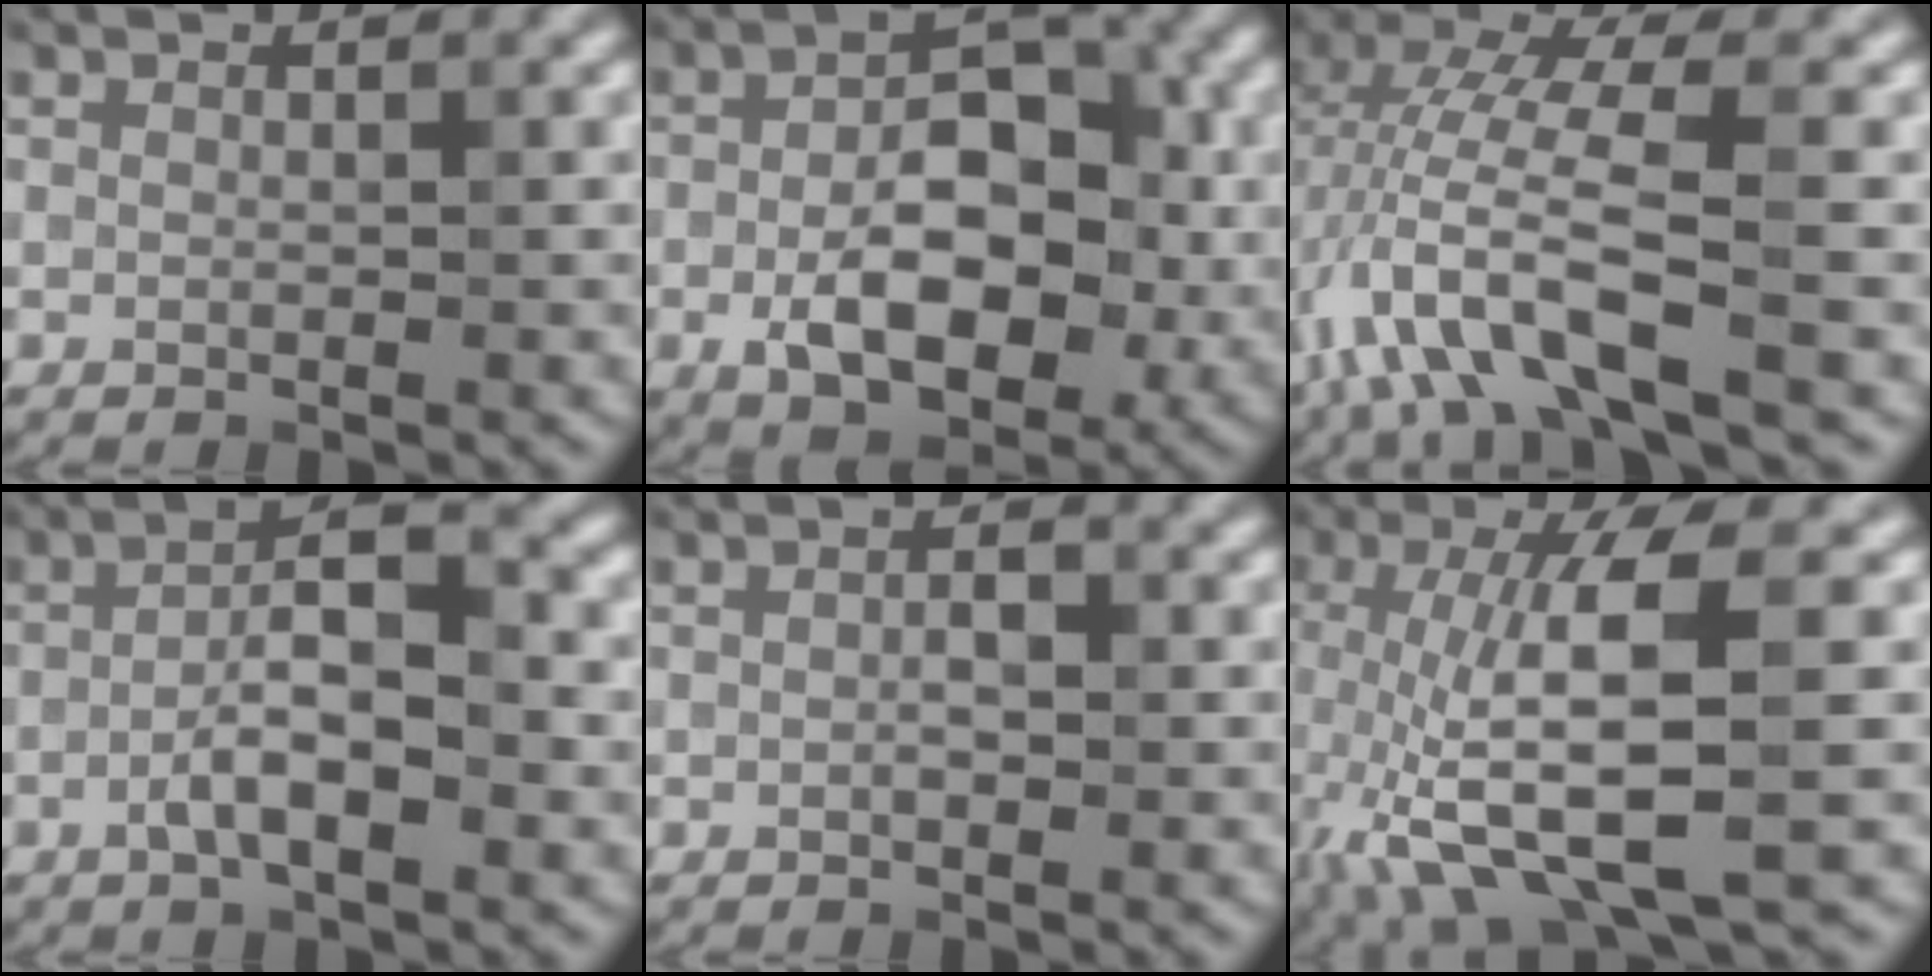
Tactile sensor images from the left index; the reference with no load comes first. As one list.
[{"total": 9.3, "force": [-2.0, 4.9, 7.7], "torque": [-0.121, 0.005, -0.036]}, {"total": 8.3, "force": [-3.4, 2.1, 7.3], "torque": [-0.151, 0.015, -0.071]}, {"total": 6.1, "force": [-1.5, 1.8, 5.6], "torque": [-0.099, 0.013, -0.034]}, {"total": 1.4, "force": [-0.1, 0.6, 1.2], "torque": [-0.022, 0.000, -0.002]}, {"total": 9.9, "force": [-1.4, 2.8, 9.4], "torque": [-0.182, 0.000, -0.025]}]